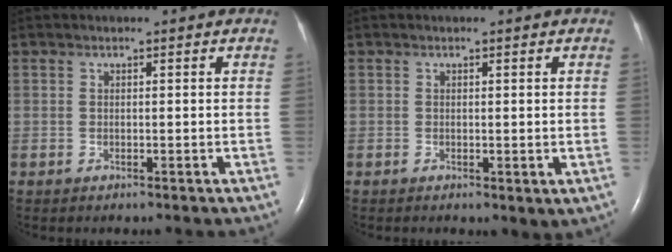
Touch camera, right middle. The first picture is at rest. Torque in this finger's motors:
{"motor_torque": [1.11, -1.00, 0.14, 0.03]}